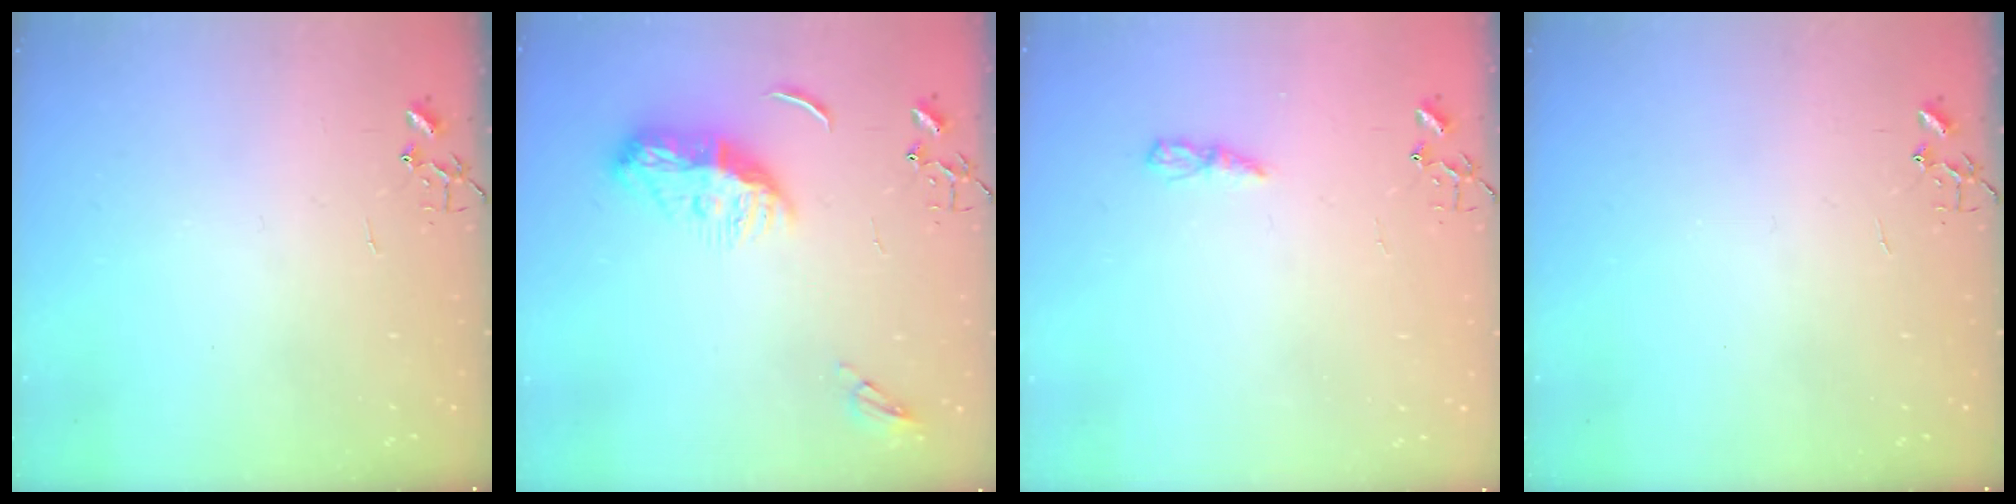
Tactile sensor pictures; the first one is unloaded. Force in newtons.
{"total": 12.5, "press": 12.4, "slide": 0.9}
{"total": 4.6, "press": 4.6, "slide": 0.5}
{"total": 0.0}